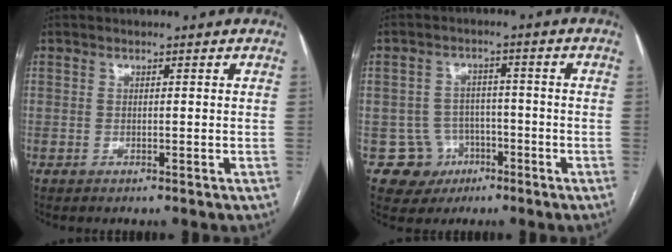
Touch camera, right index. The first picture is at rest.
{"total": 6.2, "force": [-2.4, 5.7, 0.0], "torque": [0.010, 0.014, -0.032]}